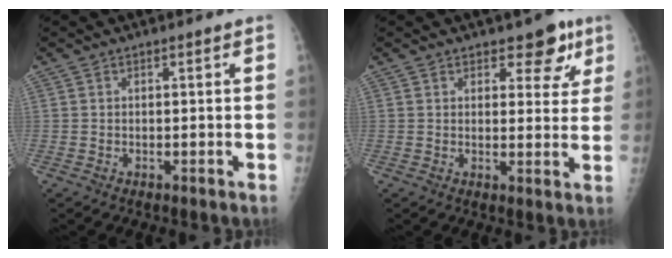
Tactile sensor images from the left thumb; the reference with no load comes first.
{"total": 6.6, "force": [4.0, 3.6, 3.8], "torque": [-0.009, -0.017, 0.048]}